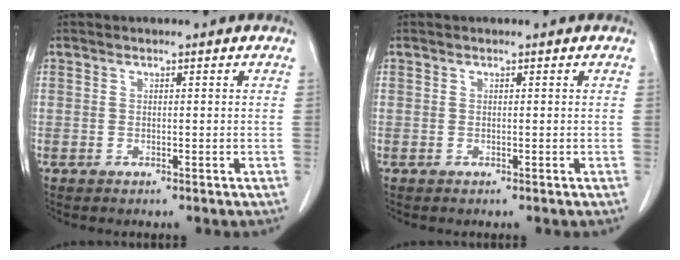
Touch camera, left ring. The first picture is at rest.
{"total": 0.0}